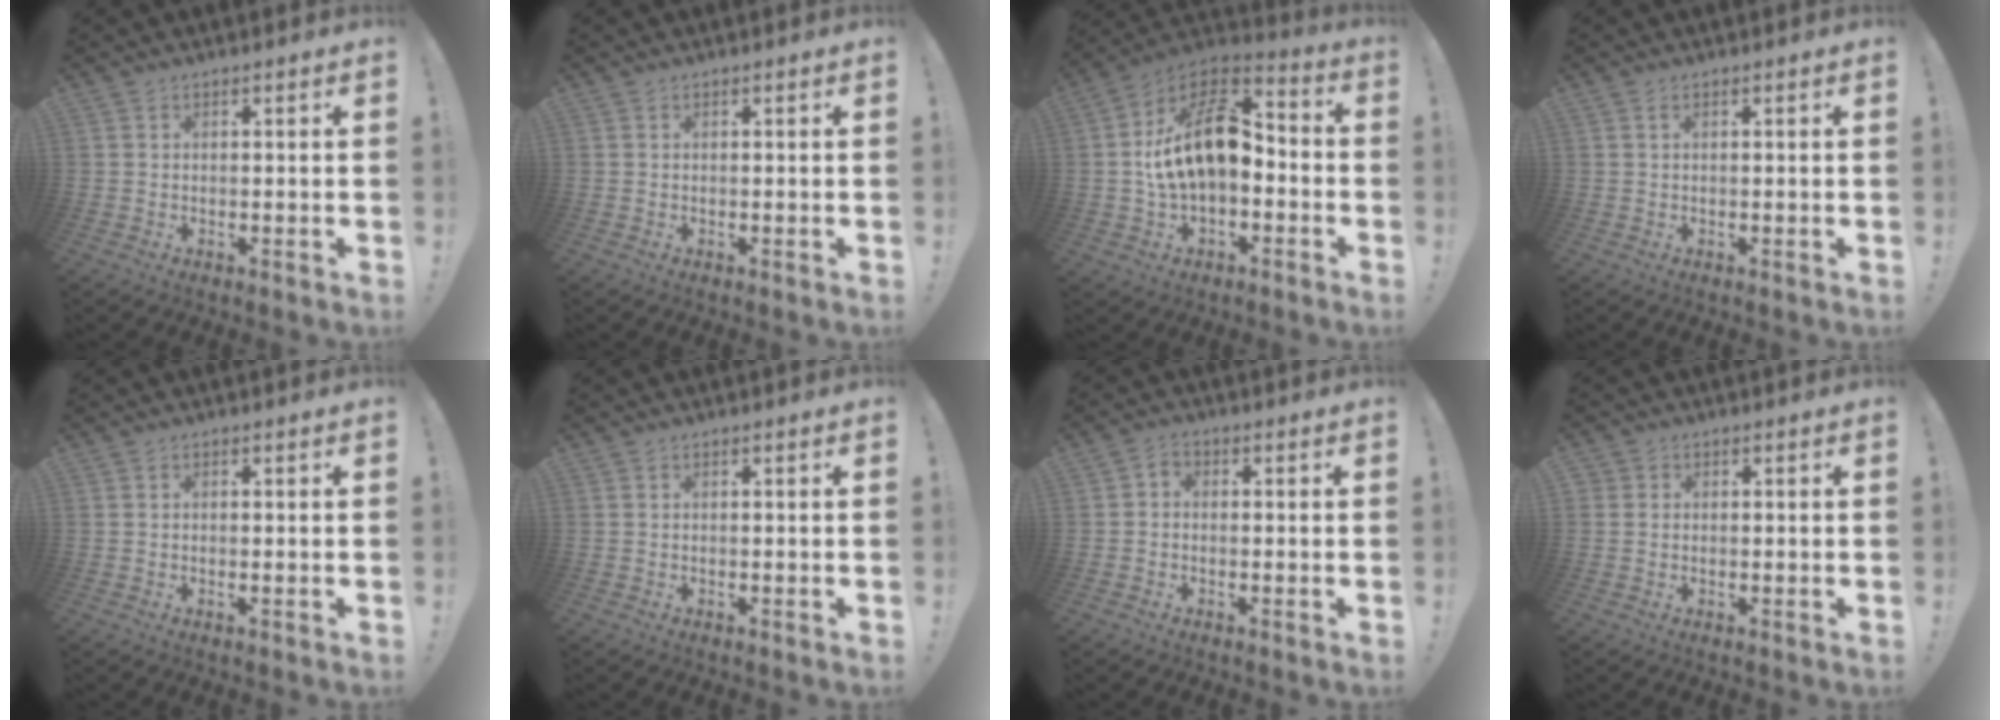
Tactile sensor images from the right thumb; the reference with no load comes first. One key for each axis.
{"total": 0.0}
{"total": 17.9, "fx": 1.7, "fy": 10.5, "fz": 14.4, "tx": -0.233, "ty": 0.005, "tz": 0.034}
{"total": 0.8, "fx": 0.3, "fy": 0.3, "fz": 0.7, "tx": -0.019, "ty": 0.004, "tz": 0.007}
{"total": 0.5, "fx": 0.0, "fy": 0.0, "fz": 0.5, "tx": -0.005, "ty": -0.002, "tz": -0.002}
{"total": 0.0}
{"total": 2.0, "fx": -1.0, "fy": 1.4, "fz": 1.0, "tx": -0.024, "ty": 0.010, "tz": -0.017}
{"total": 1.5, "fx": 0.1, "fy": 1.4, "fz": 0.5, "tx": -0.009, "ty": 0.004, "tz": 0.001}